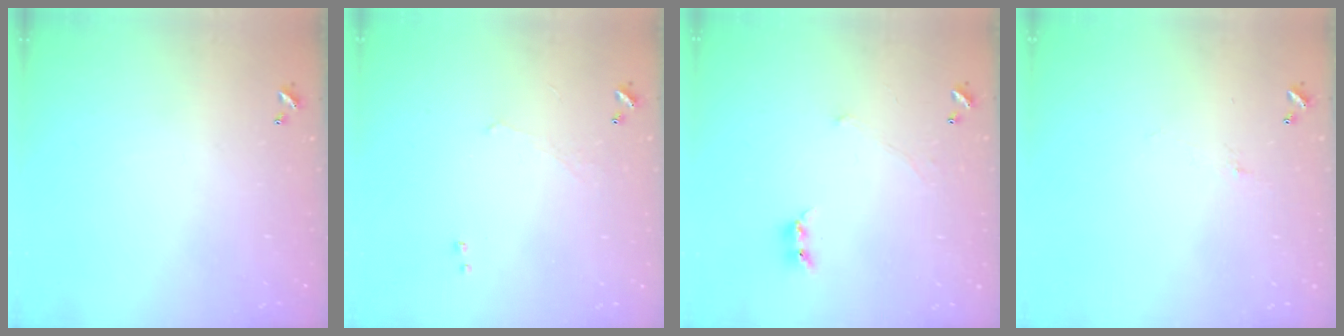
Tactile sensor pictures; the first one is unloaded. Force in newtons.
{"total": 0.6, "press": 0.4, "slide": 0.5}
{"total": 1.5, "press": 1.4, "slide": 0.6}
{"total": 0.8, "press": 0.5, "slide": 0.6}